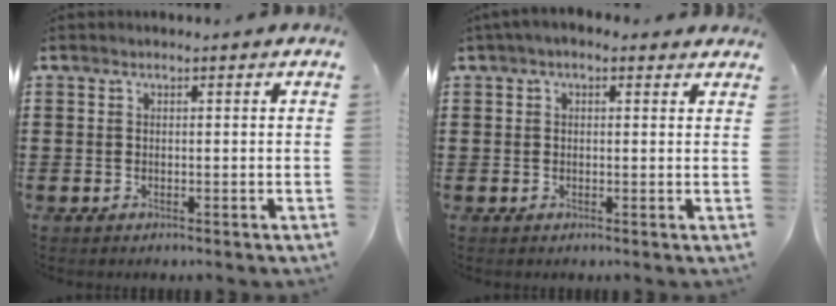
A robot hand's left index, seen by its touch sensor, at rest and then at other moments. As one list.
[{"total": 1.8, "force": [0.8, 1.1, 1.1], "torque": [-0.026, 0.008, 0.014]}]